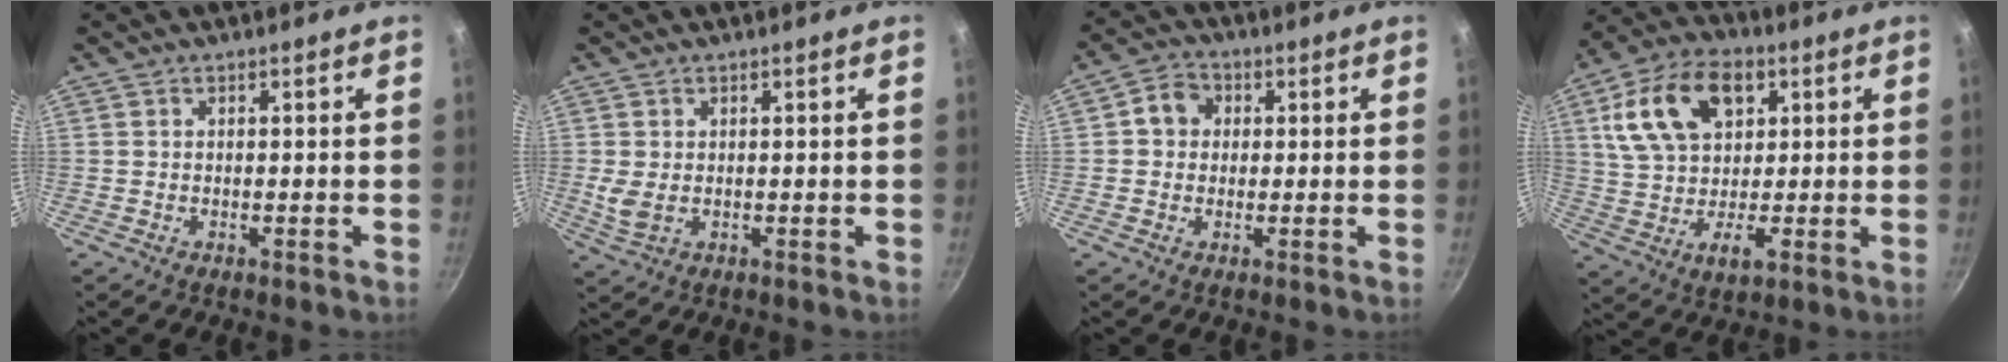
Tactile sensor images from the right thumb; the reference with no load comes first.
{"total": 3.4, "force": [0.1, 2.2, 2.6], "torque": [-0.047, -0.005, 0.012]}
{"total": 5.2, "force": [0.8, 4.5, 2.4], "torque": [-0.016, 0.010, 0.000]}
{"total": 17.7, "force": [5.6, 11.9, 11.8], "torque": [-0.188, 0.009, 0.094]}